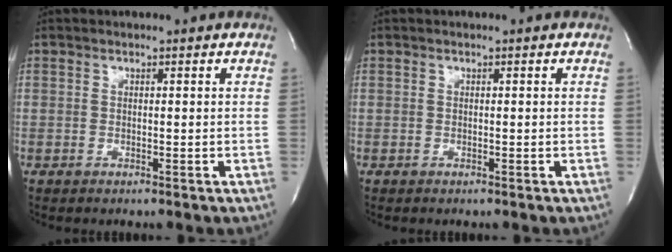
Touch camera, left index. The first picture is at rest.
{"total": 0.0}